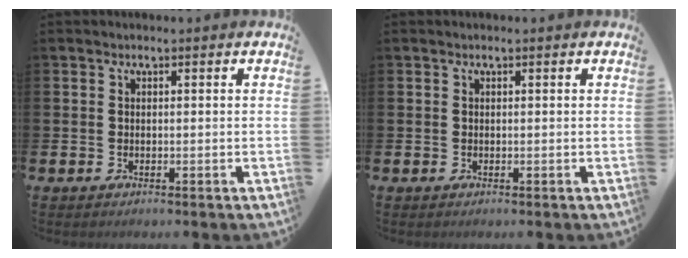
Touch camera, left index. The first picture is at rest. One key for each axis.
{"total": 0.0}